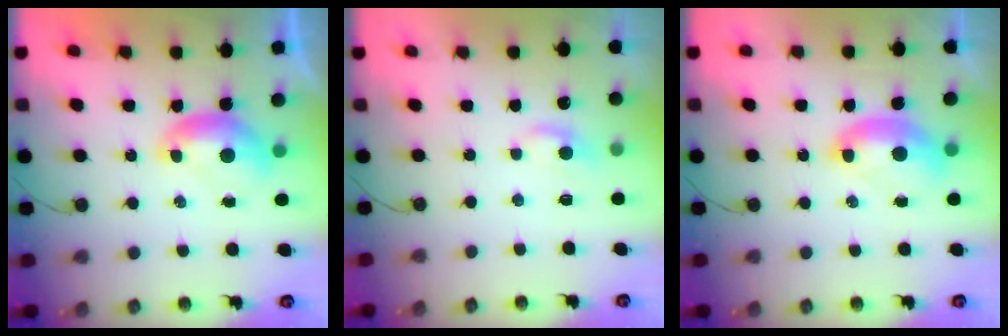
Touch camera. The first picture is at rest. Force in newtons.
{"total": 0.7, "press": 0.5, "slide": 0.5}
{"total": 2.5, "press": 2.5, "slide": 0.6}